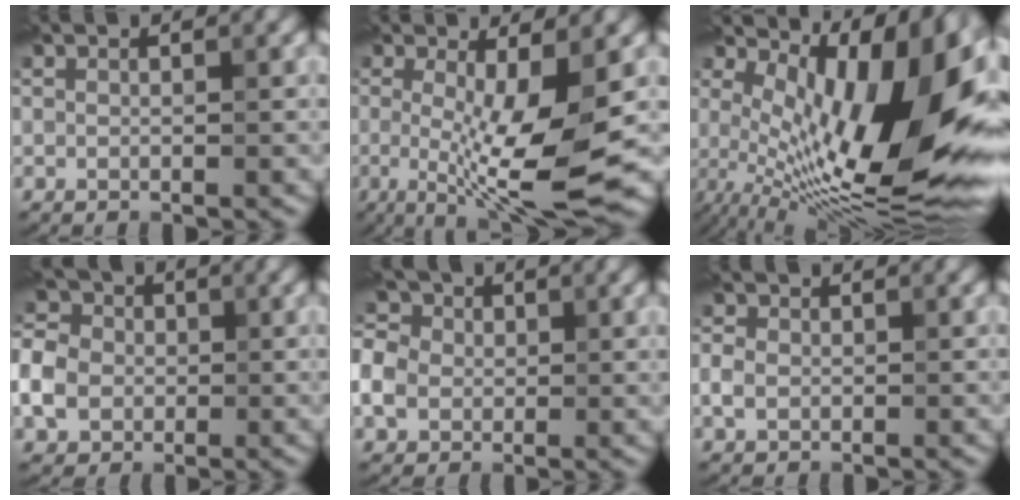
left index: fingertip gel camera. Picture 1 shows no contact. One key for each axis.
{"total": 8.1, "fx": -0.8, "fy": 1.7, "fz": 7.9, "tx": -0.131, "ty": -0.017, "tz": -0.009}
{"total": 14.7, "fx": 2.6, "fy": 5.7, "fz": 13.3, "tx": -0.197, "ty": -0.010, "tz": 0.049}
{"total": 6.4, "fx": -1.3, "fy": 5.3, "fz": 3.4, "tx": -0.092, "ty": 0.010, "tz": -0.037}
{"total": 7.2, "fx": -0.2, "fy": 5.9, "fz": 4.1, "tx": -0.101, "ty": 0.021, "tz": -0.021}
{"total": 1.9, "fx": -0.3, "fy": 1.6, "fz": 1.0, "tx": -0.025, "ty": 0.004, "tz": -0.010}